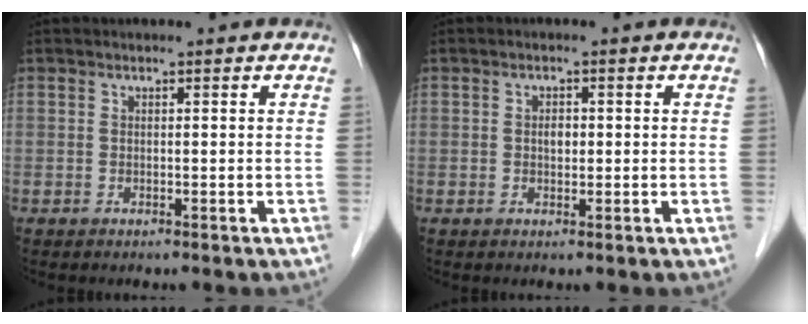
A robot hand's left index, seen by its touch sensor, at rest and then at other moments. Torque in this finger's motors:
{"motor_torque": [0.16, 0.11, -0.01, 0.00]}